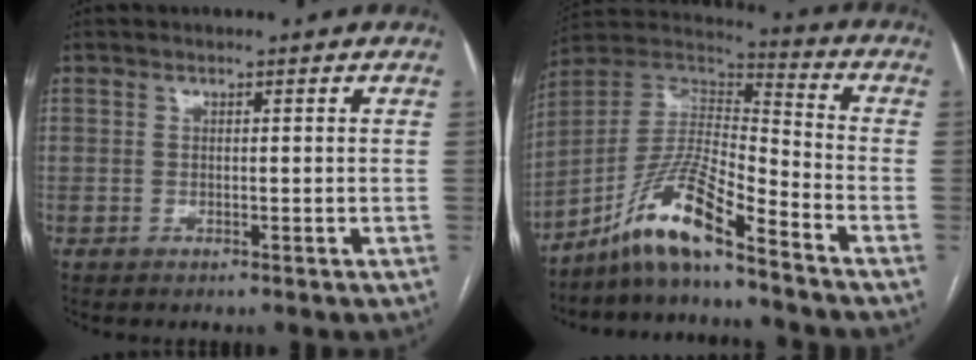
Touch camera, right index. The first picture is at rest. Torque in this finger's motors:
{"motor_torque": [1.09, -0.84, 0.57, 0.20]}